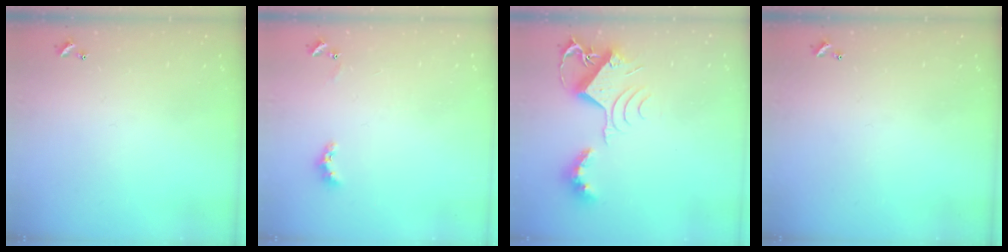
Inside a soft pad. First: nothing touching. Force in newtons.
{"total": 3.7, "press": 3.6, "slide": 0.9}
{"total": 11.6, "press": 11.6, "slide": 0.4}
{"total": 0.0}